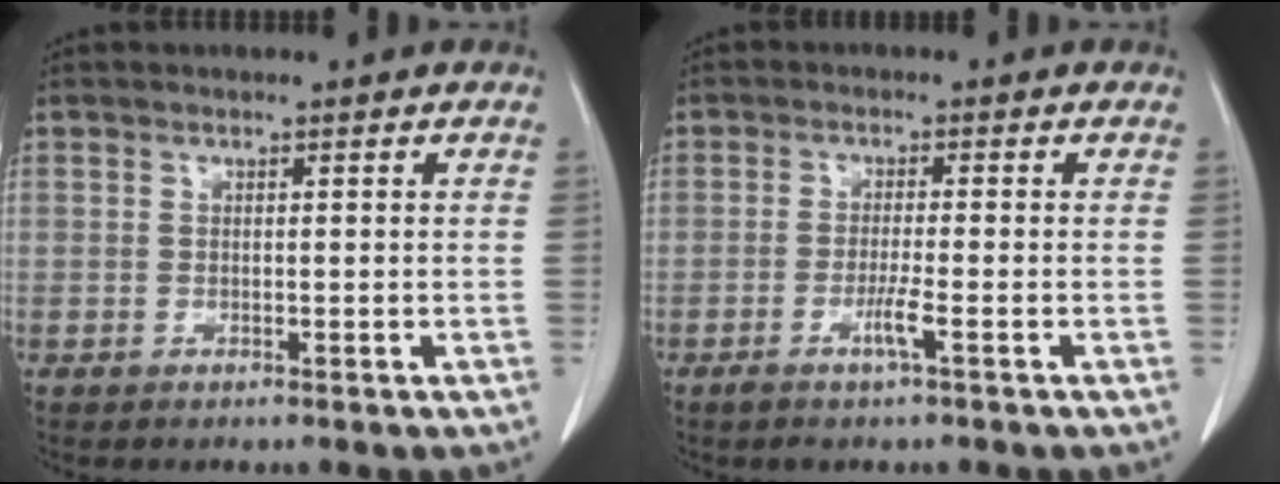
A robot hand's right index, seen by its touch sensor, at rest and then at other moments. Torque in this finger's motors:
{"motor_torque": [0.43, -0.36, 0.18, 0.09]}